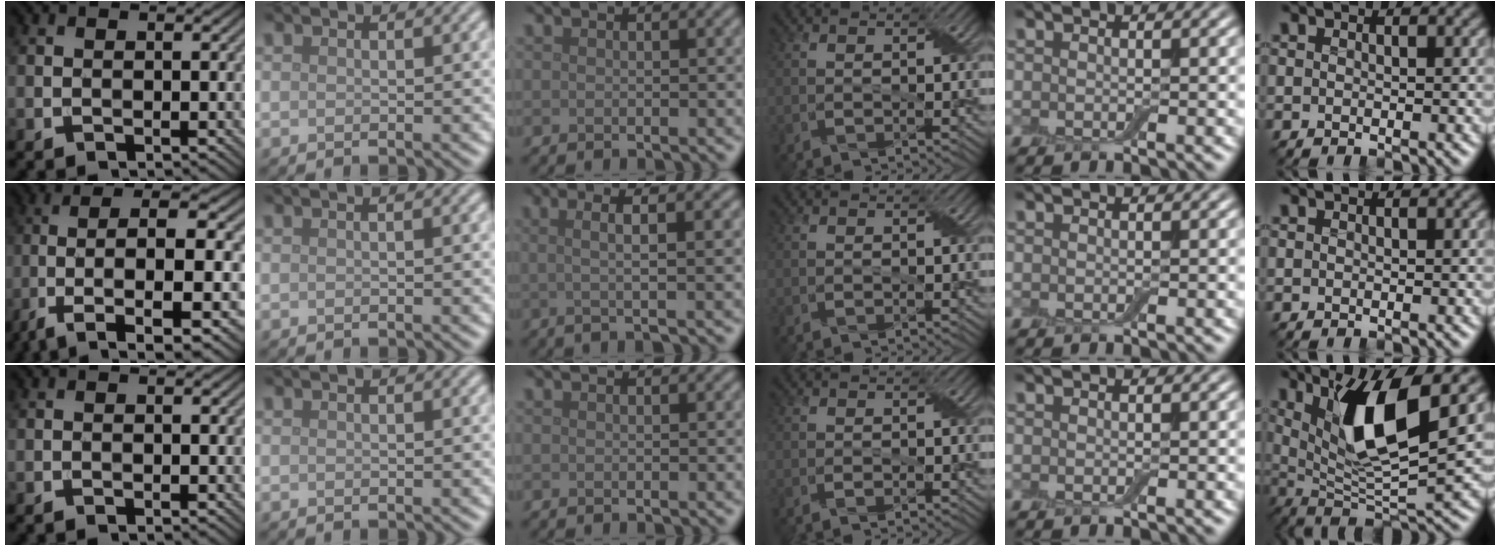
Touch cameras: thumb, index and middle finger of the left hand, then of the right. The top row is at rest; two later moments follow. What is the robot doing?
{"motion": "peel", "object": "bubble wrap"}